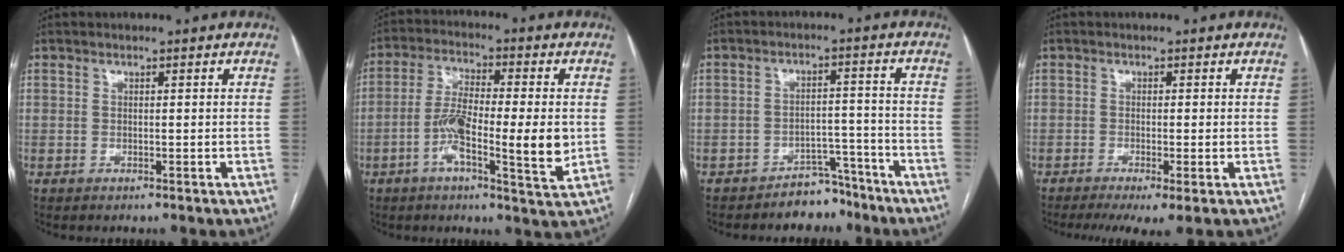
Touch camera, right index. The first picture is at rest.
{"total": 12.1, "force": [-2.1, 2.2, 11.7], "torque": [-0.204, -0.002, -0.041]}
{"total": 5.3, "force": [-4.5, 2.8, 0.5], "torque": [0.006, 0.027, -0.066]}
{"total": 5.3, "force": [-3.1, 0.7, 4.2], "torque": [-0.068, -0.015, -0.052]}